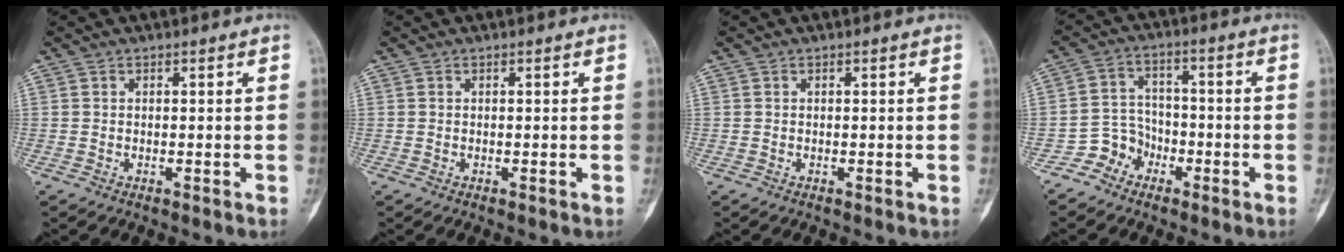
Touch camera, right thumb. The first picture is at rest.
{"total": 0.0}
{"total": 0.0}
{"total": 6.0, "force": [-3.7, 4.7, 0.4], "torque": [0.028, 0.040, -0.076]}